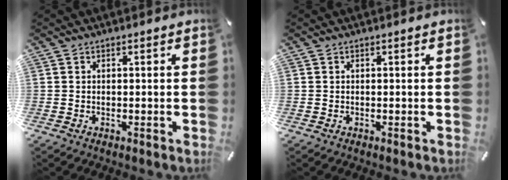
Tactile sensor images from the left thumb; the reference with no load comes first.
{"total": 0.0}